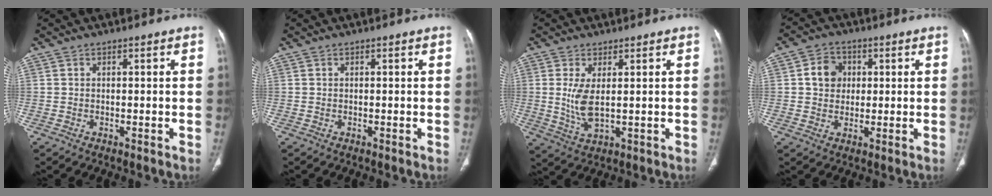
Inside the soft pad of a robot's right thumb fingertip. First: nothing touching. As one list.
[{"total": 0.0}, {"total": 5.7, "force": [0.8, 2.2, 5.2], "torque": [-0.115, -0.016, 0.025]}, {"total": 5.9, "force": [1.0, 5.1, 2.8], "torque": [-0.024, 0.004, 0.013]}]